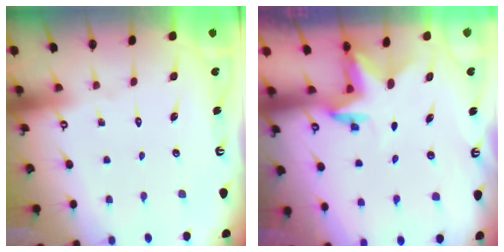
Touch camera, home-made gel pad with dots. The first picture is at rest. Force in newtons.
{"total": 2.4, "press": 2.4, "slide": 0.4}